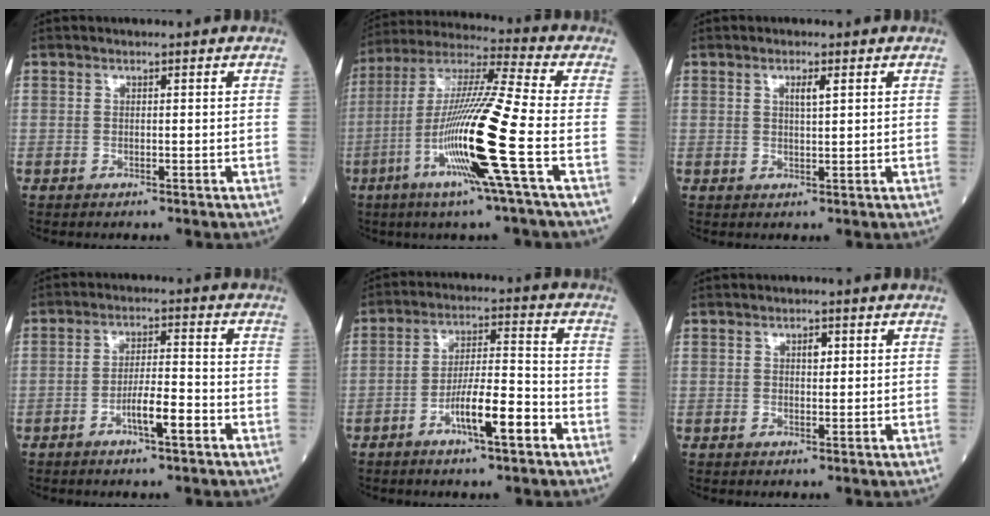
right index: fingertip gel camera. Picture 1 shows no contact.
{"total": 17.0, "force": [-5.3, -1.5, 16.0], "torque": [-0.315, -0.019, -0.110]}
{"total": 1.9, "force": [0.9, 0.2, 1.7], "torque": [-0.032, -0.002, 0.013]}
{"total": 5.1, "force": [-2.6, 0.5, 4.4], "torque": [-0.078, 0.000, -0.049]}
{"total": 8.4, "force": [-4.3, 1.0, 7.2], "torque": [-0.130, 0.004, -0.074]}
{"total": 1.4, "force": [0.5, 0.7, 1.1], "torque": [-0.016, 0.000, 0.007]}